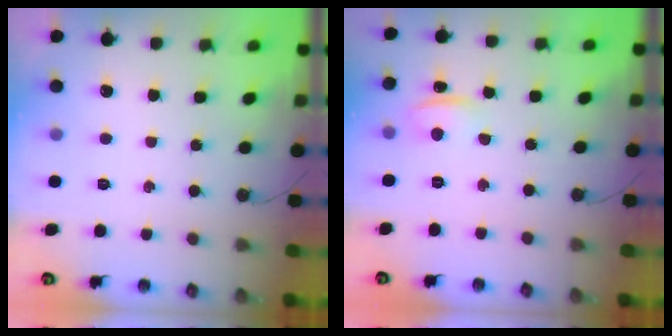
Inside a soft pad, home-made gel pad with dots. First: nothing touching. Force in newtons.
{"total": 1.6, "press": 1.2, "slide": 1.0}